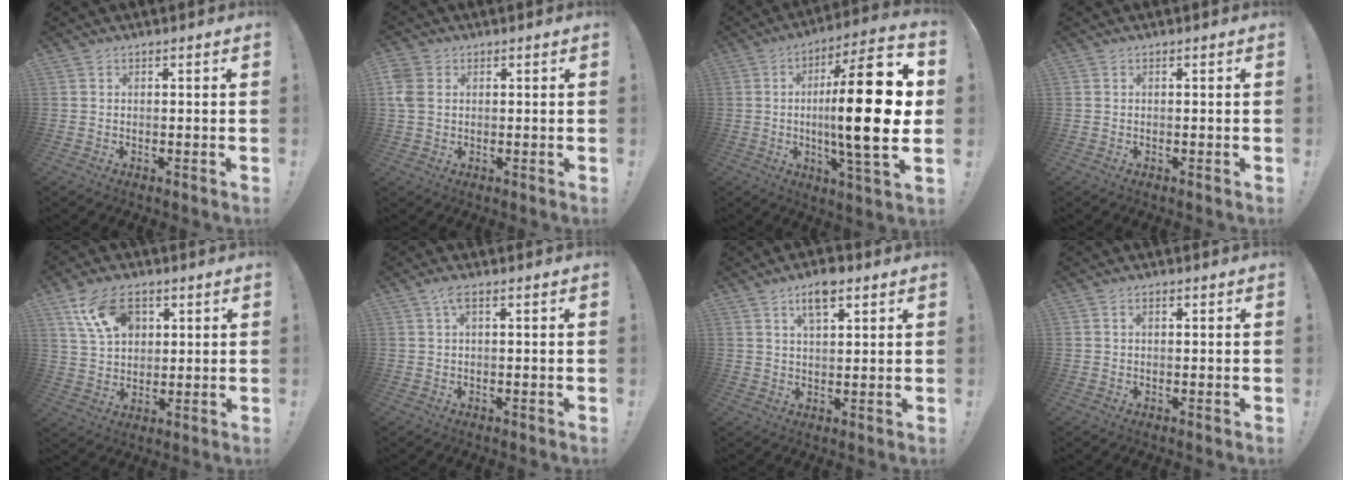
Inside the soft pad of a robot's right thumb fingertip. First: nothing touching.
{"total": 5.7, "force": [1.3, 4.5, 3.3], "torque": [-0.073, 0.006, 0.027]}
{"total": 24.4, "force": [0.0, 4.6, 24.0], "torque": [-0.403, -0.006, -0.012]}
{"total": 0.0}
{"total": 13.3, "force": [6.2, 8.7, 7.9], "torque": [-0.125, -0.013, 0.120]}
{"total": 2.7, "force": [0.9, 0.6, 2.5], "torque": [-0.051, 0.005, 0.013]}
{"total": 6.8, "force": [3.9, 2.8, 4.9], "torque": [-0.078, -0.008, 0.066]}
{"total": 0.9, "force": [0.3, 0.4, 0.7], "torque": [-0.008, 0.000, 0.003]}